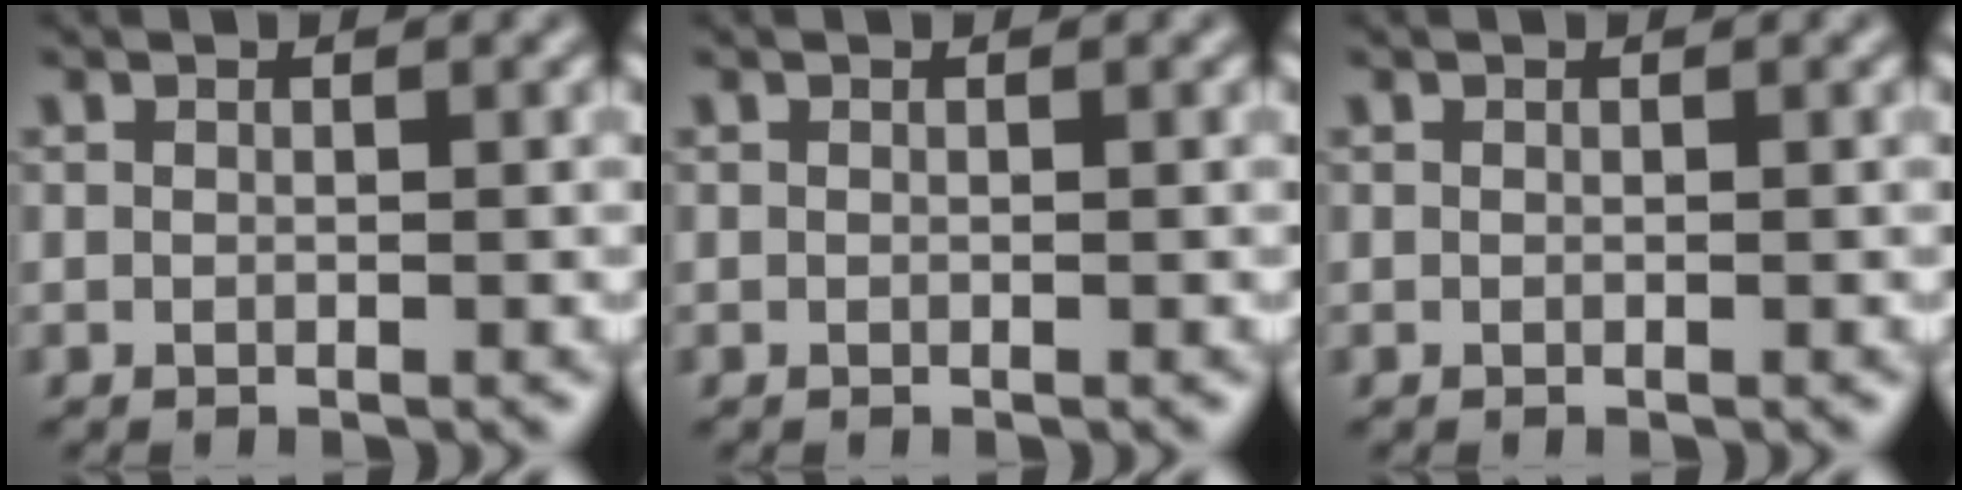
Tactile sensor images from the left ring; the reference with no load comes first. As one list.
[{"total": 0.0}, {"total": 0.0}]